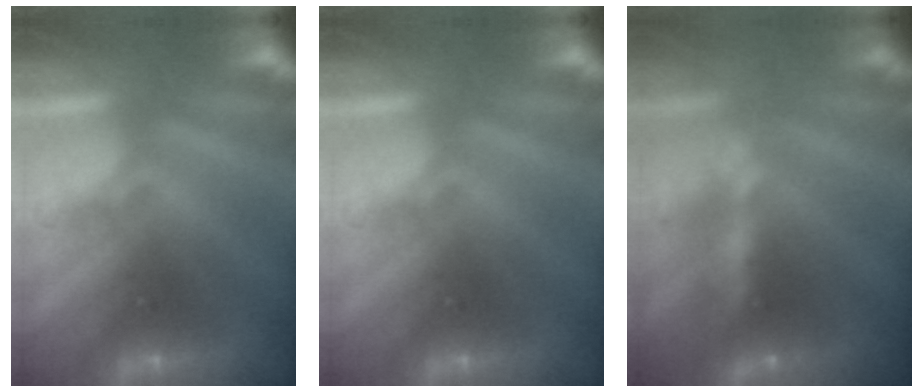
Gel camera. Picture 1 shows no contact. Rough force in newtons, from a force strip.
{"total": 0.0}
{"total": 7.3}